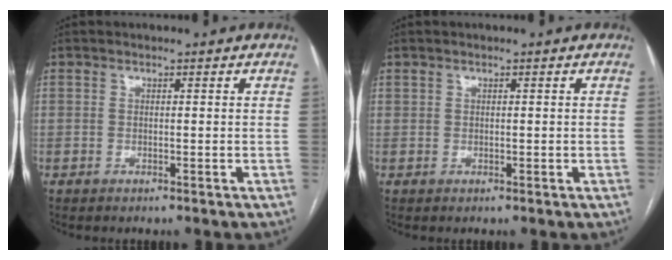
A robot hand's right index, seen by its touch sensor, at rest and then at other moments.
{"total": 0.5, "force": [0.3, 0.4, 0.2], "torque": [-0.002, 0.002, 0.008]}